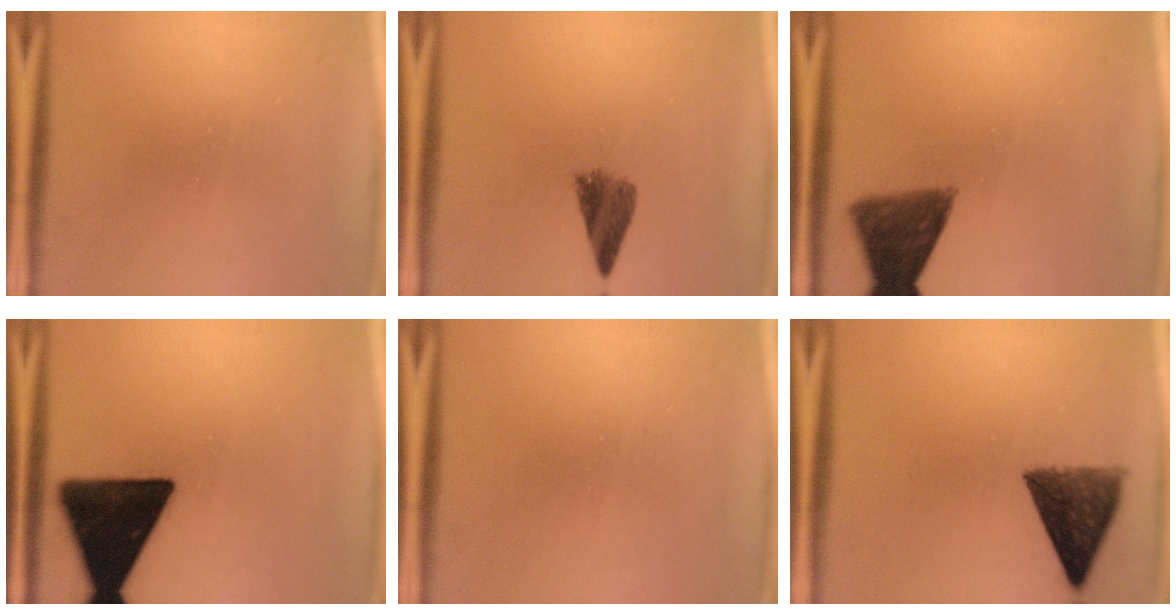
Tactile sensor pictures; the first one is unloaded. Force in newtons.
{"total": 4.4}
{"total": 8.2}
{"total": 18.6}
{"total": 0.0}
{"total": 9.5}